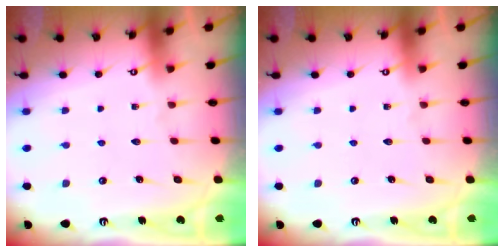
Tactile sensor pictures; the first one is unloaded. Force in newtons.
{"total": 0.0}